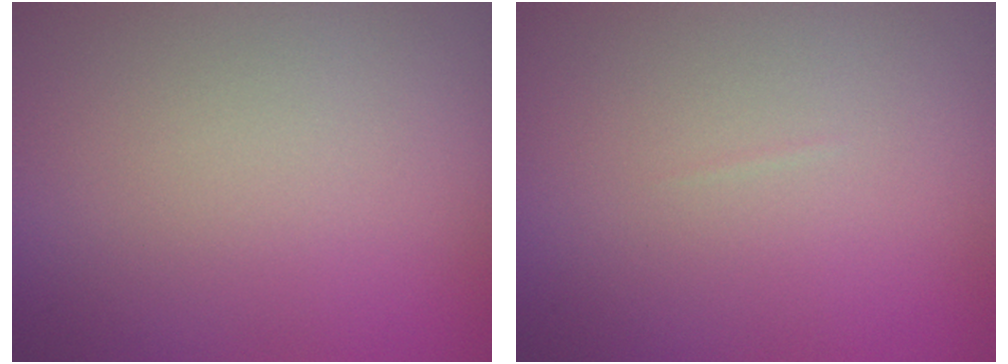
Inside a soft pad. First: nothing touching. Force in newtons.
{"total": 0.0}